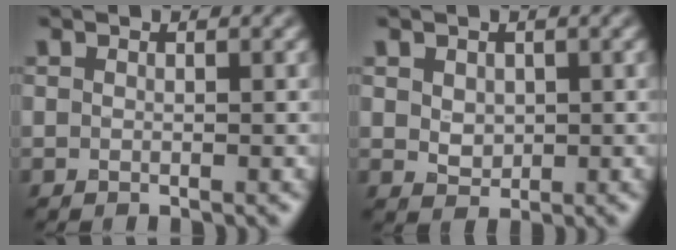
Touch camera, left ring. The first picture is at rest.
{"total": 1.7, "force": [0.5, 1.4, 0.9], "torque": [-0.020, -0.004, 0.015]}